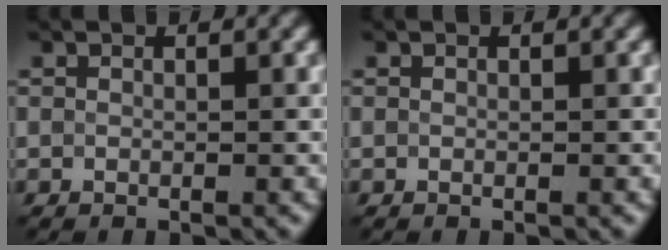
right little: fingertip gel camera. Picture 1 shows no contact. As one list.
[{"total": 0.0}]